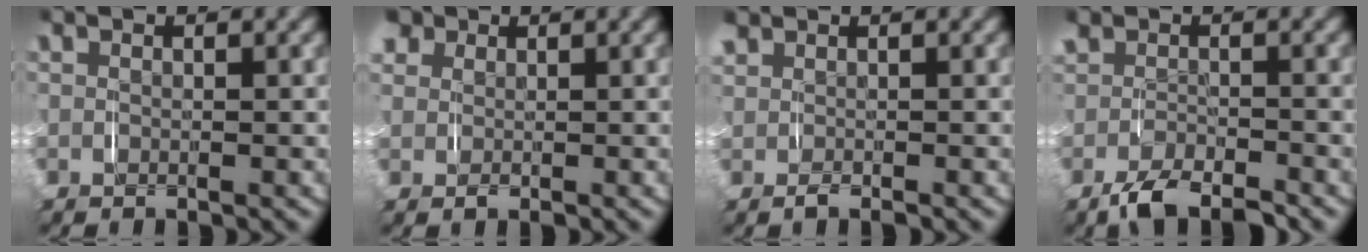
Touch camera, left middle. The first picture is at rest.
{"total": 2.9, "force": [1.6, 2.1, 1.1], "torque": [-0.030, 0.000, 0.030]}
{"total": 0.6, "force": [0.3, 0.4, 0.4], "torque": [-0.020, 0.000, 0.009]}
{"total": 3.1, "force": [-2.1, 1.3, 1.8], "torque": [-0.037, -0.003, -0.034]}